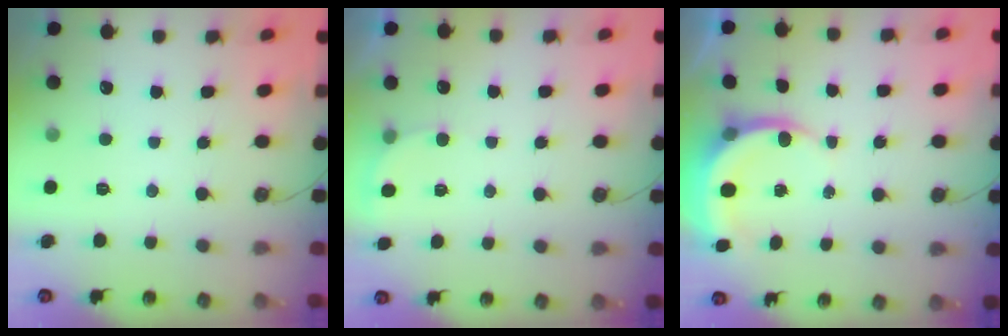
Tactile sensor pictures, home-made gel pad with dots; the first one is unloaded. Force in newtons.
{"total": 3.0, "press": 2.8, "slide": 1.0}
{"total": 4.7, "press": 4.6, "slide": 0.6}